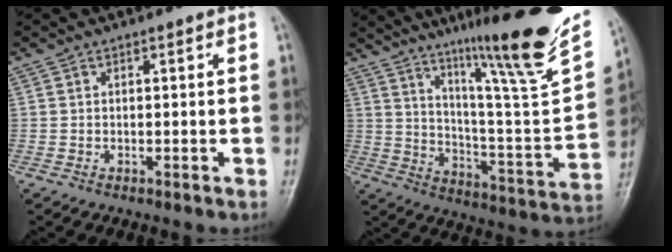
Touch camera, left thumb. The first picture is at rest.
{"total": 27.9, "force": [18.2, 3.2, 21.0], "torque": [-0.297, -0.086, 0.280]}